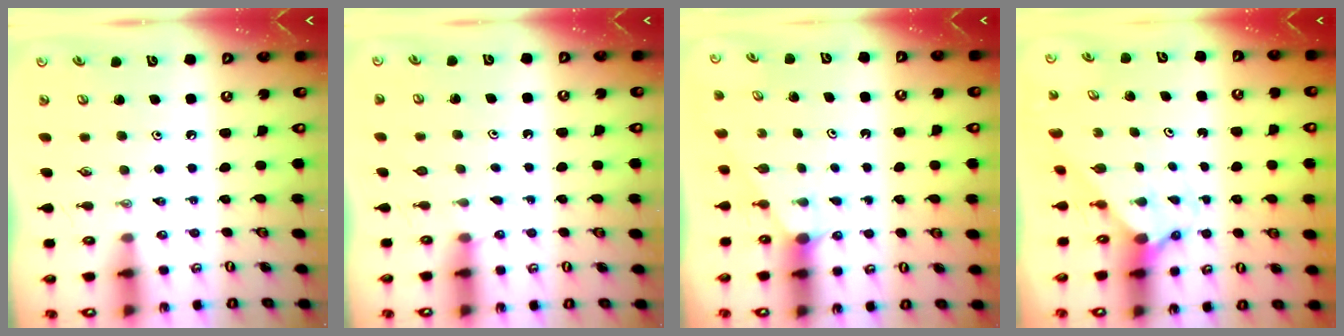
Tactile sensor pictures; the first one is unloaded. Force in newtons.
{"total": 2.1, "press": 2.1, "slide": 0.3}
{"total": 0.6, "press": 0.6, "slide": 0.1}
{"total": 1.7, "press": 1.7, "slide": 0.1}